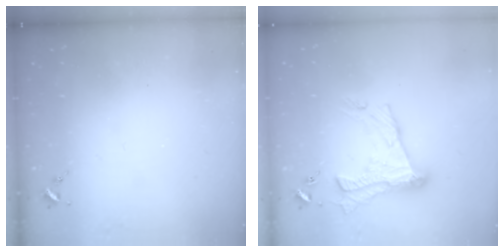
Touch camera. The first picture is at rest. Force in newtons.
{"total": 17.8, "press": 17.8, "slide": 1.0}